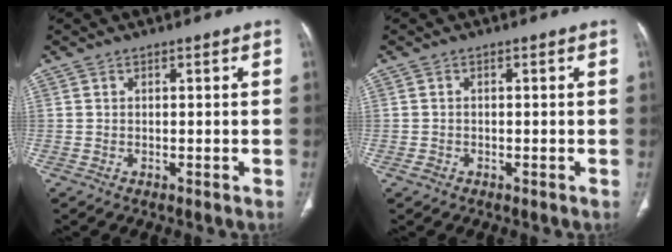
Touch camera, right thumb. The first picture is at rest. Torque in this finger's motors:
{"motor_torque": [0.22, 0.47, -0.16, -0.25, 0.09]}